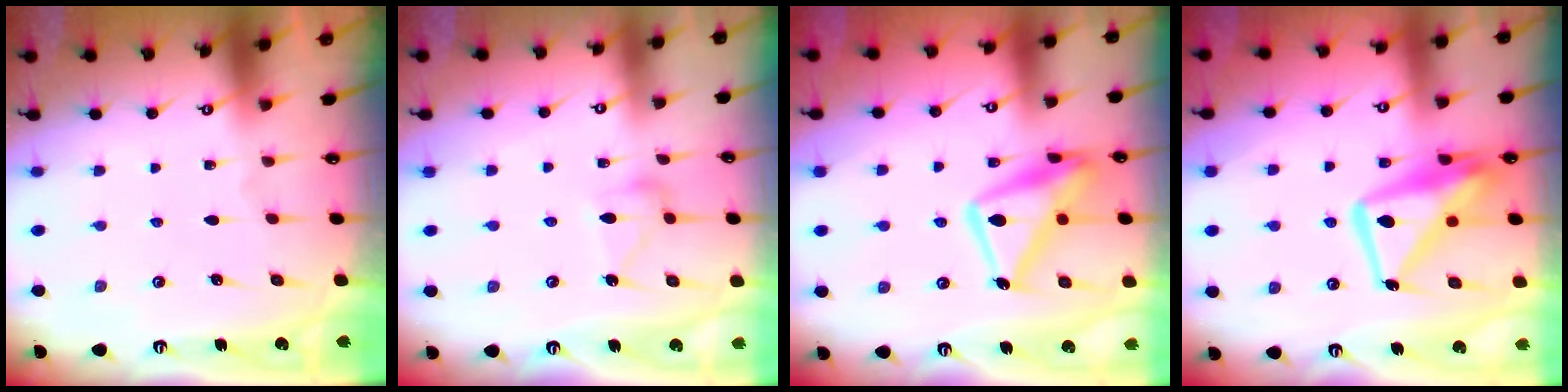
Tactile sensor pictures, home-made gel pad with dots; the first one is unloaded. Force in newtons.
{"total": 10.3, "press": 10.3, "slide": 0.5}
{"total": 16.6, "press": 16.5, "slide": 1.5}
{"total": 14.8, "press": 14.7, "slide": 1.2}